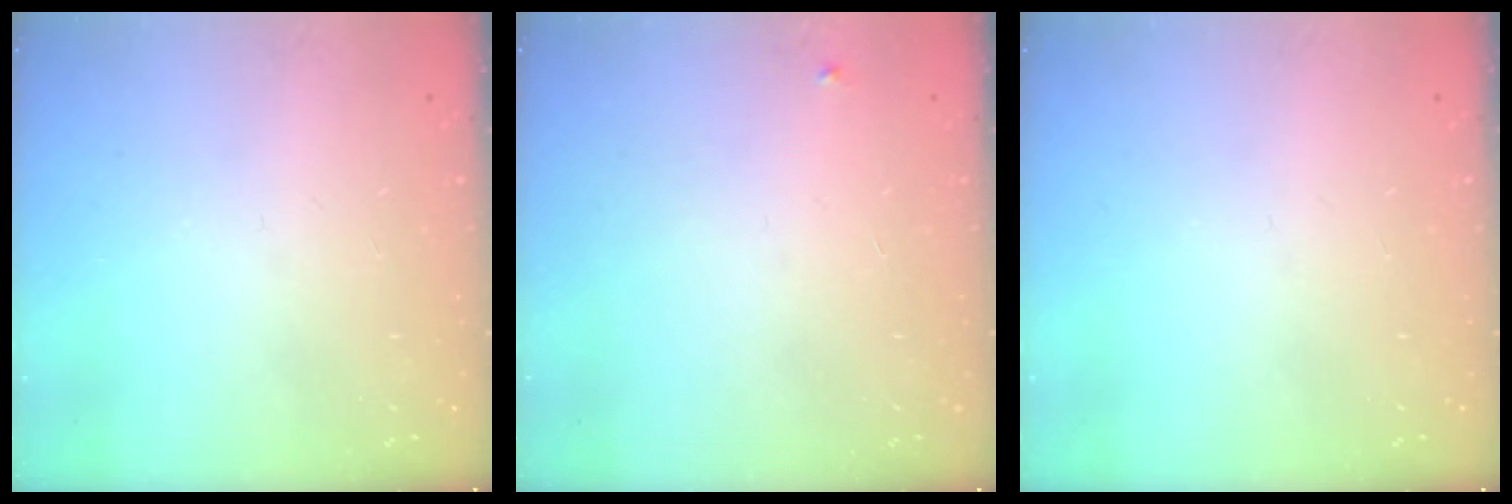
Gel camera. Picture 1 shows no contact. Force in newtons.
{"total": 2.7, "press": 2.7, "slide": 0.2}
{"total": 0.0}